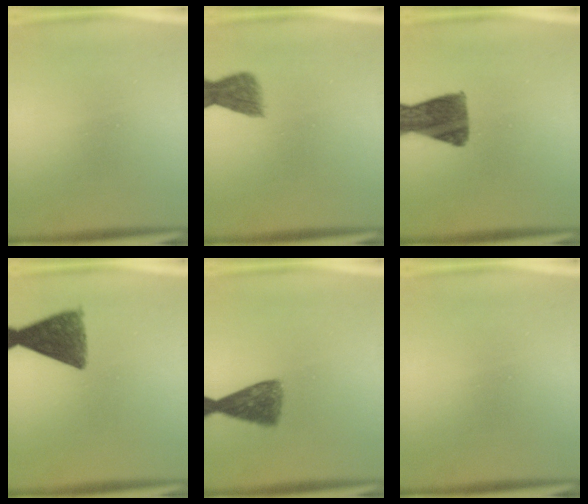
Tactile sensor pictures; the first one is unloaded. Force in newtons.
{"total": 3.7}
{"total": 11.0}
{"total": 9.7}
{"total": 6.3}
{"total": 0.0}